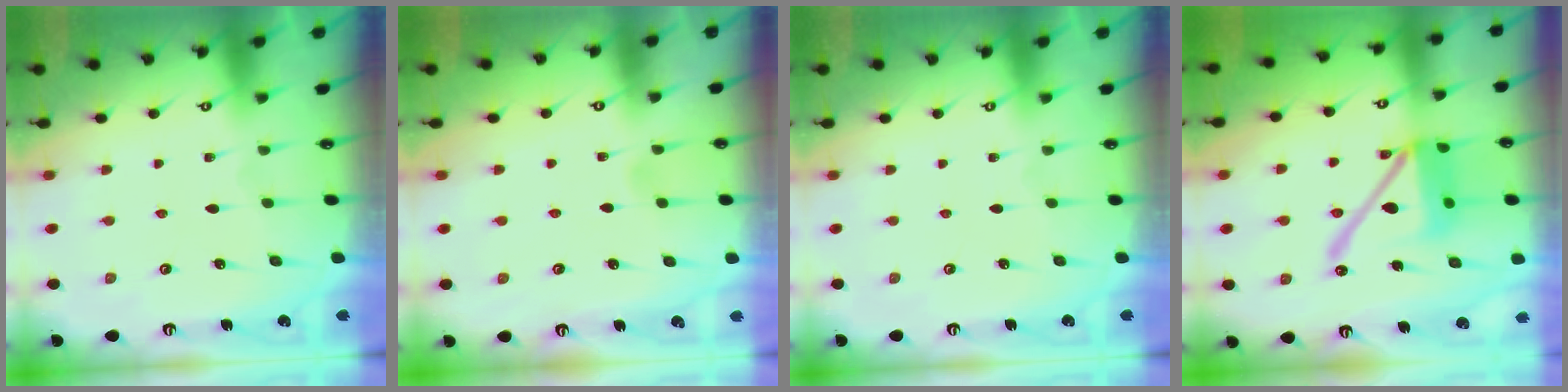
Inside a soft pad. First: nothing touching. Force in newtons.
{"total": 3.6, "press": 3.5, "slide": 0.5}
{"total": 0.0}
{"total": 16.4, "press": 16.2, "slide": 2.2}